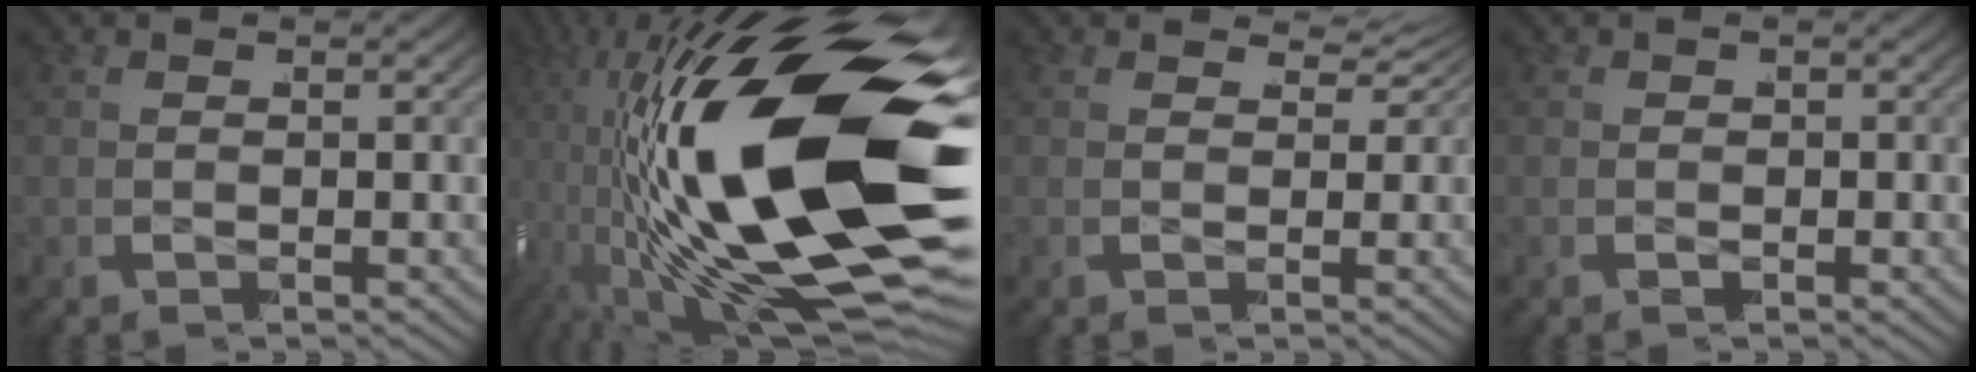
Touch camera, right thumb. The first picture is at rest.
{"total": 30.3, "force": [-2.5, 14.9, 26.3], "torque": [-0.491, -0.042, 0.002]}
{"total": 2.2, "force": [1.3, 1.1, 1.4], "torque": [-0.019, 0.004, 0.019]}
{"total": 1.0, "force": [-0.3, 0.9, 0.3], "torque": [-0.013, -0.008, -0.002]}